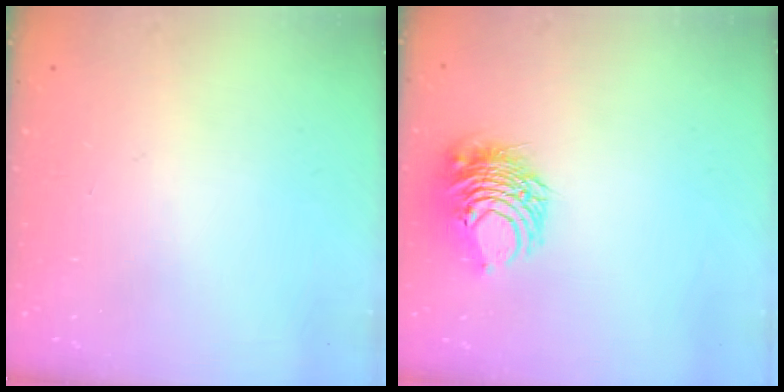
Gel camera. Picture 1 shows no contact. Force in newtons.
{"total": 8.8, "press": 8.8, "slide": 0.8}